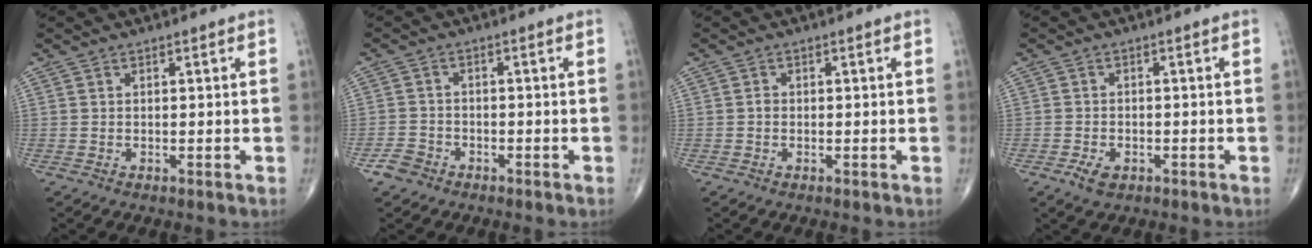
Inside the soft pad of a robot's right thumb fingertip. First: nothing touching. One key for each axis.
{"total": 3.2, "fx": -2.2, "fy": 2.3, "fz": 0.8, "tx": -0.012, "ty": 0.014, "tz": -0.041}
{"total": 0.7, "fx": -0.2, "fy": 0.6, "fz": 0.4, "tx": -0.003, "ty": 0.002, "tz": -0.007}
{"total": 3.1, "fx": -1.6, "fy": 1.9, "fz": 1.8, "tx": -0.032, "ty": 0.002, "tz": -0.024}